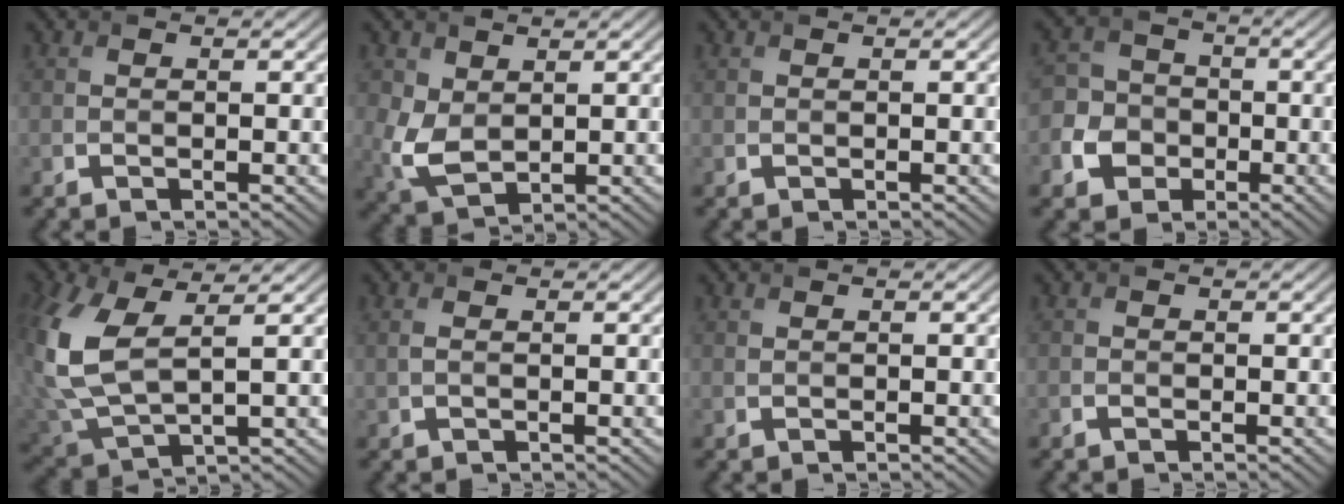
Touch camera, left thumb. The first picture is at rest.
{"total": 5.5, "force": [1.0, 3.8, 3.9], "torque": [-0.104, -0.005, 0.021]}
{"total": 0.0}
{"total": 6.0, "force": [-2.3, 5.2, 1.9], "torque": [-0.041, -0.008, -0.064]}
{"total": 12.6, "force": [2.8, 6.7, 10.3], "torque": [-0.289, -0.008, 0.063]}
{"total": 0.8, "force": [0.0, 0.3, 0.8], "torque": [-0.025, 0.000, -0.001]}
{"total": 0.0}
{"total": 0.6, "force": [-0.4, 0.3, 0.2], "torque": [-0.003, -0.003, -0.007]}